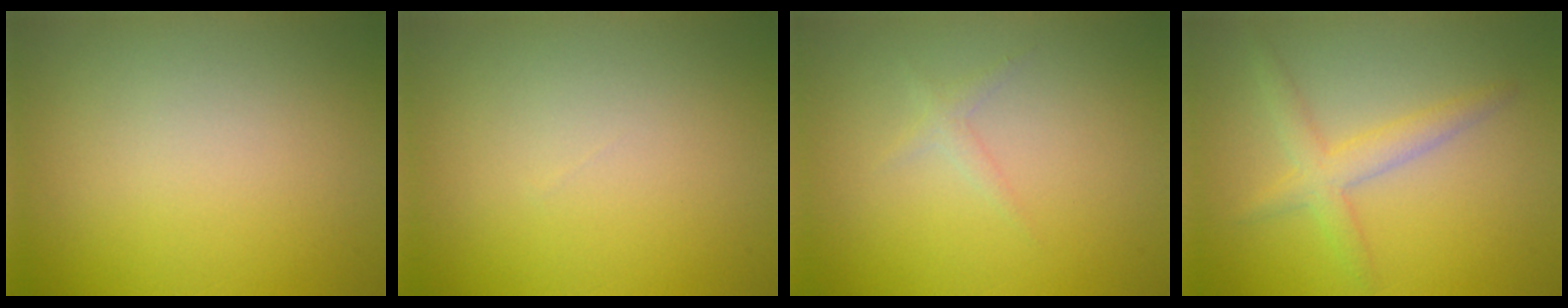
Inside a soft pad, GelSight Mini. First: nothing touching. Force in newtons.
{"total": 0.0}
{"total": 0.9, "press": 0.9, "slide": 0.0}
{"total": 2.9, "press": 2.9, "slide": 0.1}